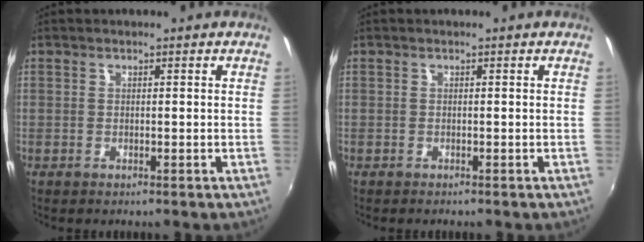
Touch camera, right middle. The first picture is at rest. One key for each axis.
{"total": 0.0}